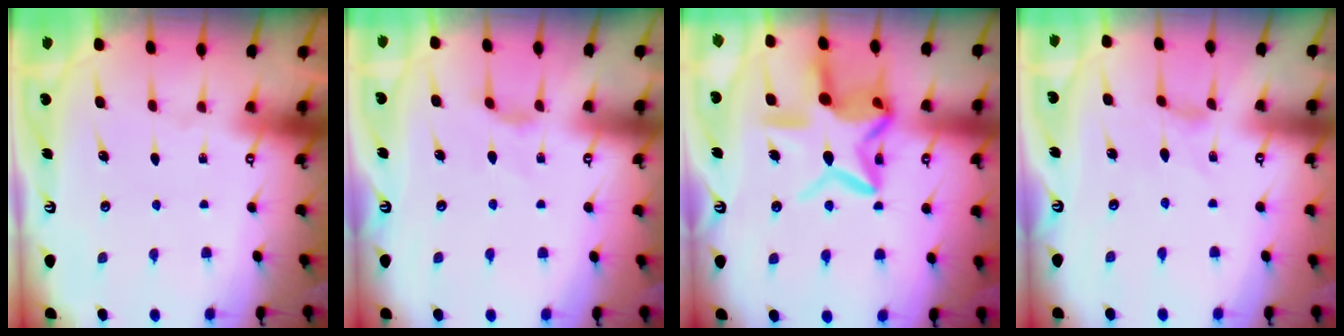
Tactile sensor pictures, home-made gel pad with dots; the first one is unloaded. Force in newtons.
{"total": 2.1, "press": 2.0, "slide": 0.5}
{"total": 15.5, "press": 15.4, "slide": 1.2}
{"total": 0.0}